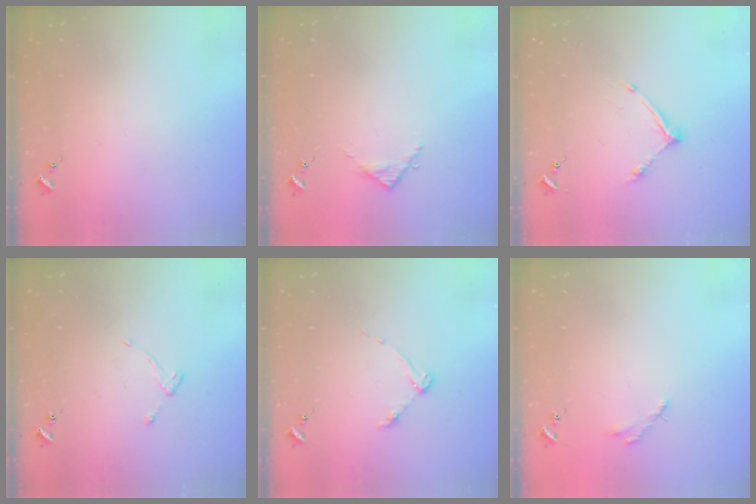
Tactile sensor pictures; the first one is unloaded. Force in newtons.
{"total": 2.8, "press": 2.8, "slide": 0.4}
{"total": 8.6, "press": 8.6, "slide": 0.5}
{"total": 3.6, "press": 3.6, "slide": 0.6}
{"total": 4.9, "press": 4.8, "slide": 0.7}
{"total": 2.5, "press": 2.5, "slide": 0.2}